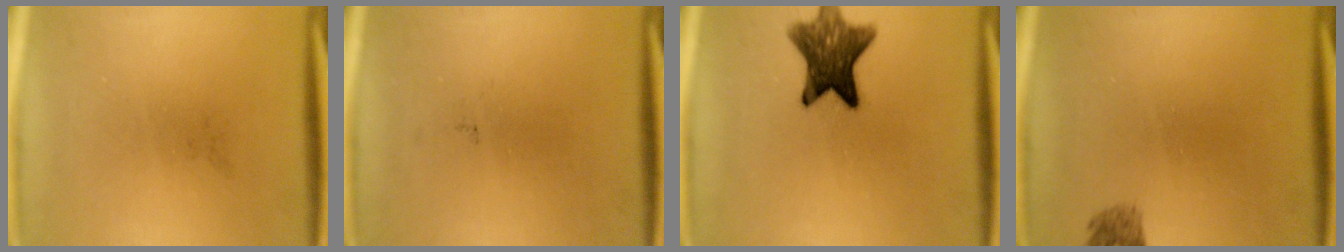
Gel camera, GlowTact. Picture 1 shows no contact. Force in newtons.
{"total": 0.0}
{"total": 10.0}
{"total": 1.4}